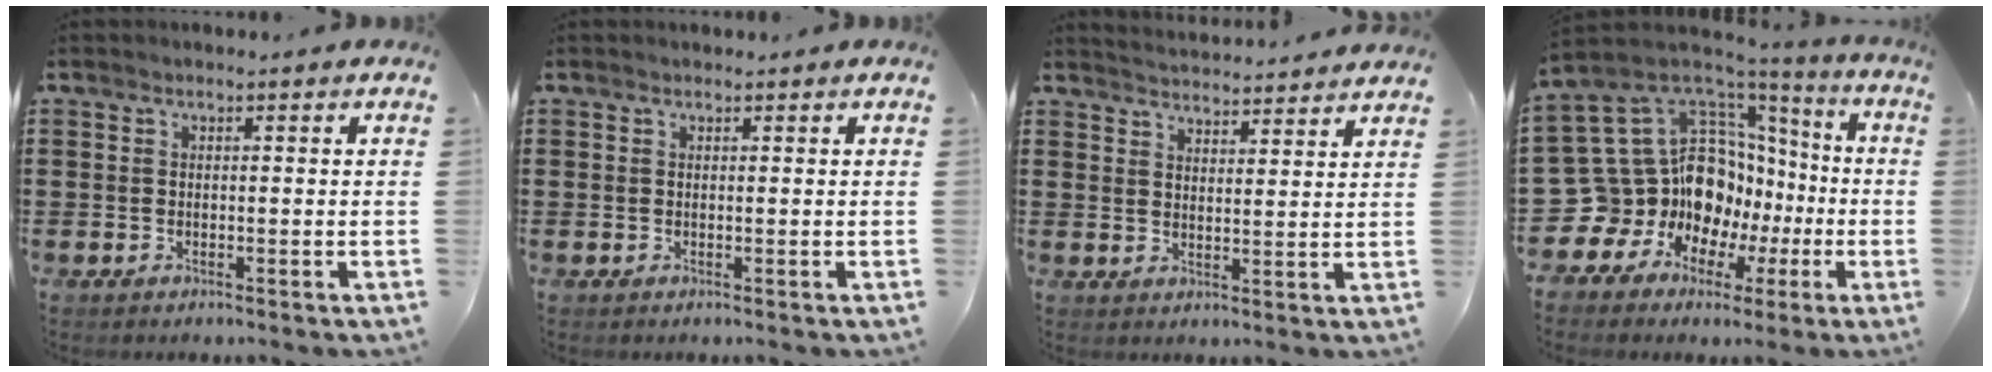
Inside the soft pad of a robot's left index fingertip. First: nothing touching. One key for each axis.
{"total": 0.0}
{"total": 3.5, "fx": 3.4, "fy": -0.5, "fz": -0.3, "tx": -0.006, "ty": -0.021, "tz": 0.061}
{"total": 16.3, "fx": -1.1, "fy": 14.5, "fz": 7.4, "tx": -0.202, "ty": -0.039, "tz": 0.012}